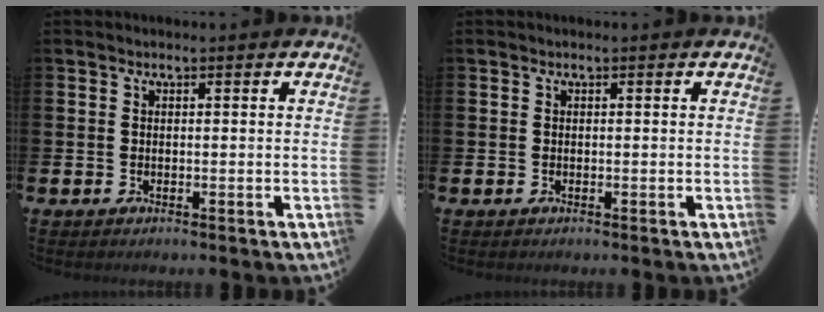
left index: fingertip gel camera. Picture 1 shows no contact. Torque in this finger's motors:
{"motor_torque": [-0.04, 0.00, 0.01, 0.00]}